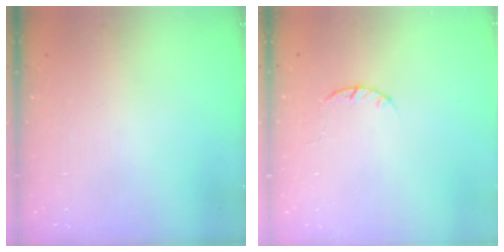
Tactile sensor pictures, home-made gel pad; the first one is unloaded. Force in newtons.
{"total": 2.5, "press": 2.4, "slide": 0.4}